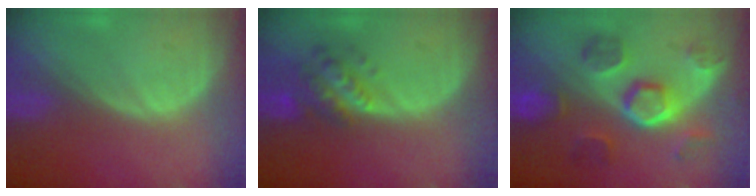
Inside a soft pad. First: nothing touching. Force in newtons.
{"total": 6.1, "press": 5.9, "slide": 1.4}
{"total": 8.9, "press": 8.9, "slide": 0.7}